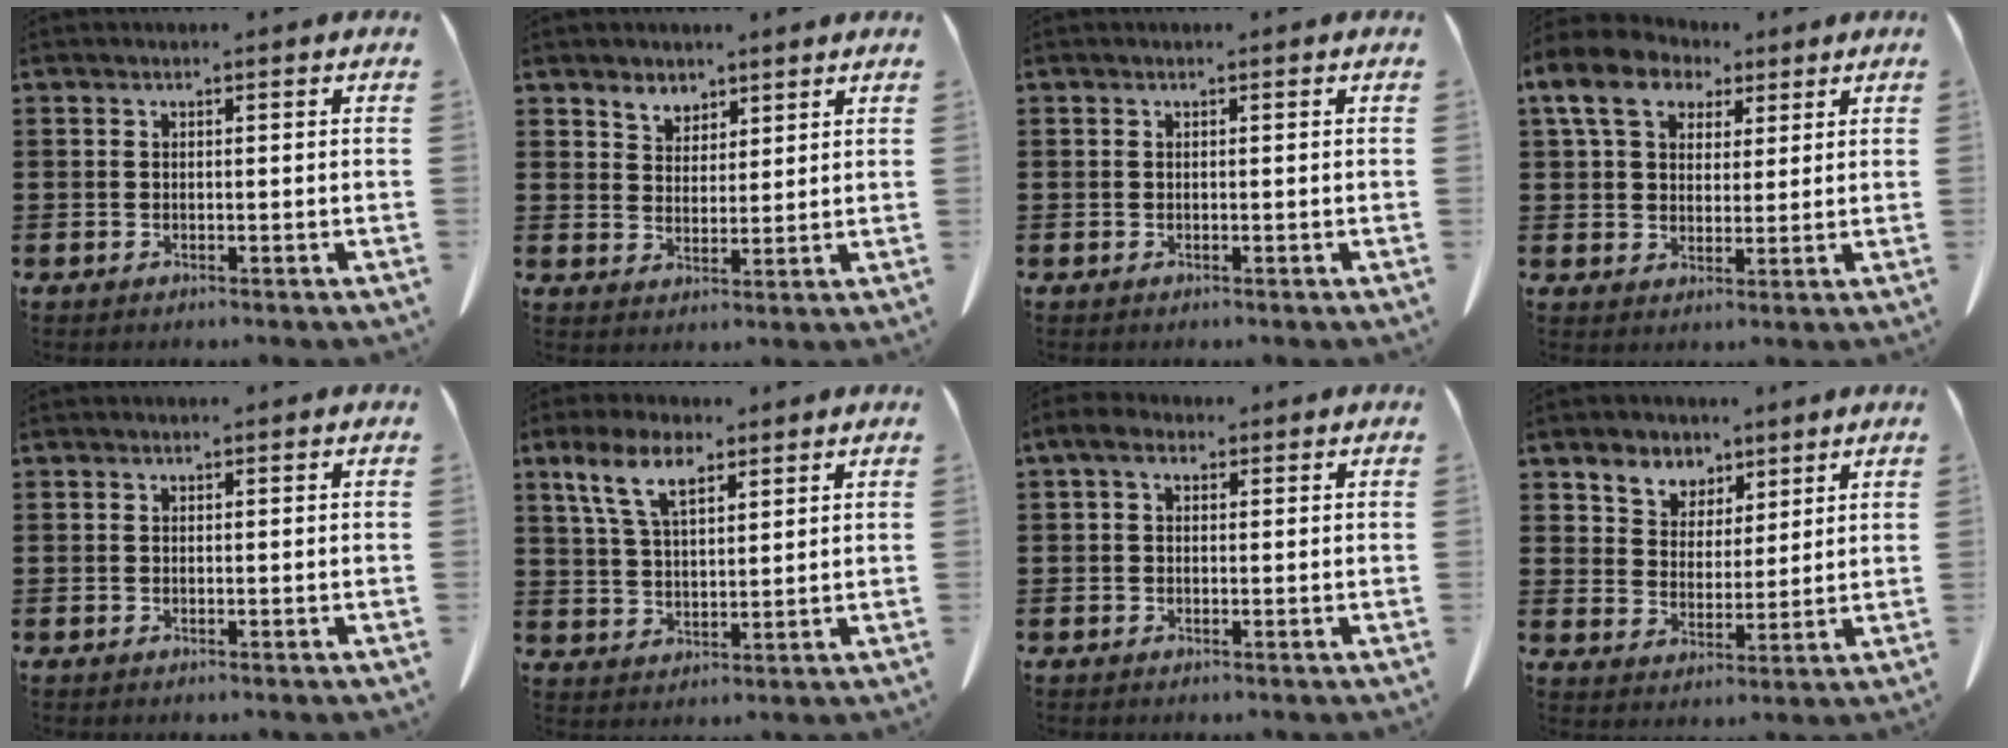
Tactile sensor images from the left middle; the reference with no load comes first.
{"total": 3.8, "force": [3.2, 2.0, 0.2], "torque": [-0.017, 0.001, 0.061]}
{"total": 0.0}
{"total": 8.6, "force": [4.8, 5.7, 4.3], "torque": [-0.116, 0.008, 0.087]}
{"total": 0.0}
{"total": 8.0, "force": [5.0, 3.5, 5.2], "torque": [-0.118, 0.008, 0.091]}
{"total": 3.2, "force": [0.7, 1.9, 2.4], "torque": [-0.058, 0.007, 0.009]}
{"total": 5.0, "force": [4.0, 3.1, -0.3], "torque": [-0.024, -0.011, 0.072]}